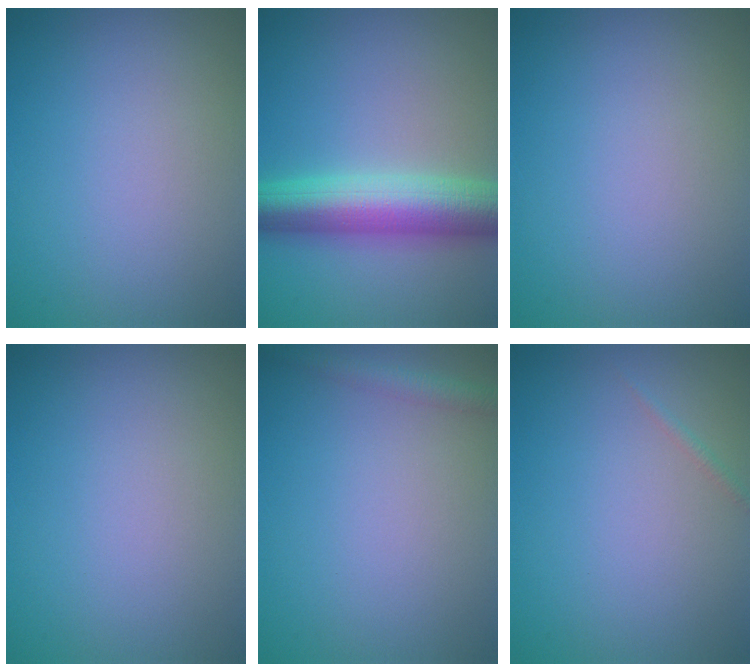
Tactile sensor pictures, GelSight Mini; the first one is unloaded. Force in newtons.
{"total": 7.9, "press": 7.8, "slide": 0.2}
{"total": 0.0}
{"total": 0.0}
{"total": 1.5, "press": 1.5, "slide": 0.1}
{"total": 0.6, "press": 0.6, "slide": 0.0}